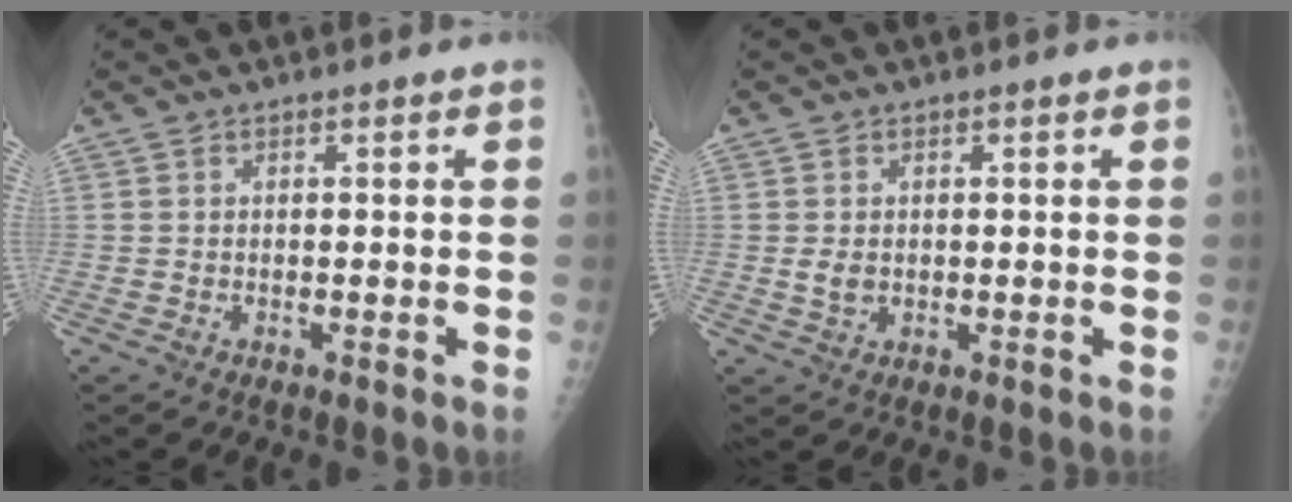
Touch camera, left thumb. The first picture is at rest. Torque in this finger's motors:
{"motor_torque": [0.03, -0.04, 0.30, 0.05, 0.00]}